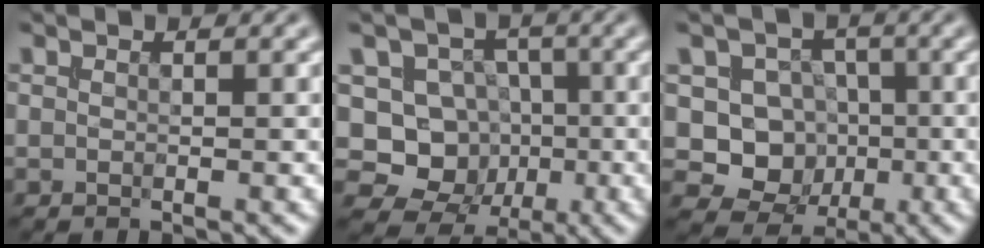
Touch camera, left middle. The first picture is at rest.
{"total": 8.5, "force": [-0.9, 7.9, 3.0], "torque": [-0.043, 0.016, -0.040]}
{"total": 7.0, "force": [-0.5, 6.5, 2.4], "torque": [-0.024, 0.005, -0.031]}